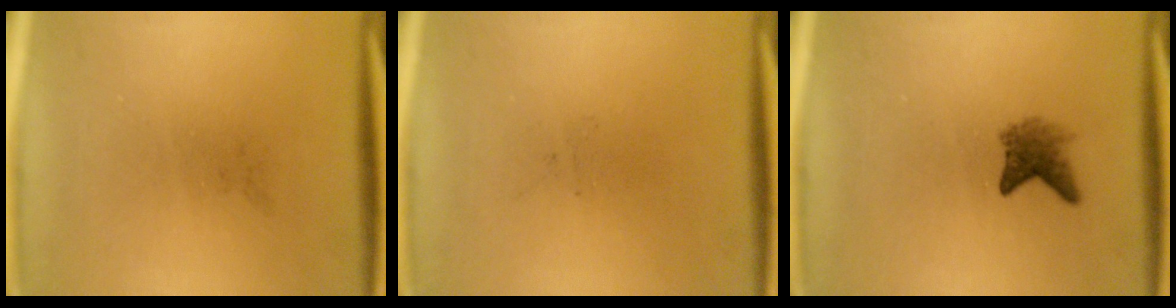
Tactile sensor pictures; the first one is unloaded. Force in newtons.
{"total": 0.0}
{"total": 2.7}